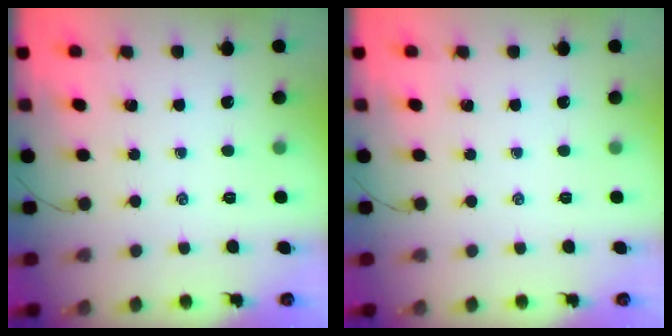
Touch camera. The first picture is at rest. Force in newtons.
{"total": 0.0}